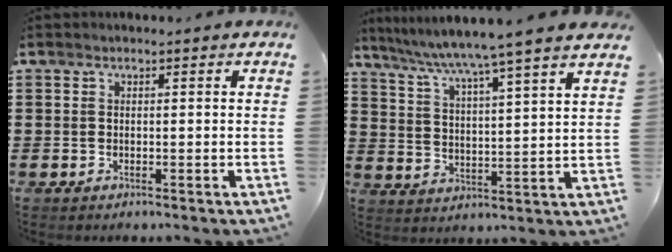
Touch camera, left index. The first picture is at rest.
{"total": 6.1, "force": [5.2, -1.7, 2.7], "torque": [-0.074, -0.043, 0.081]}